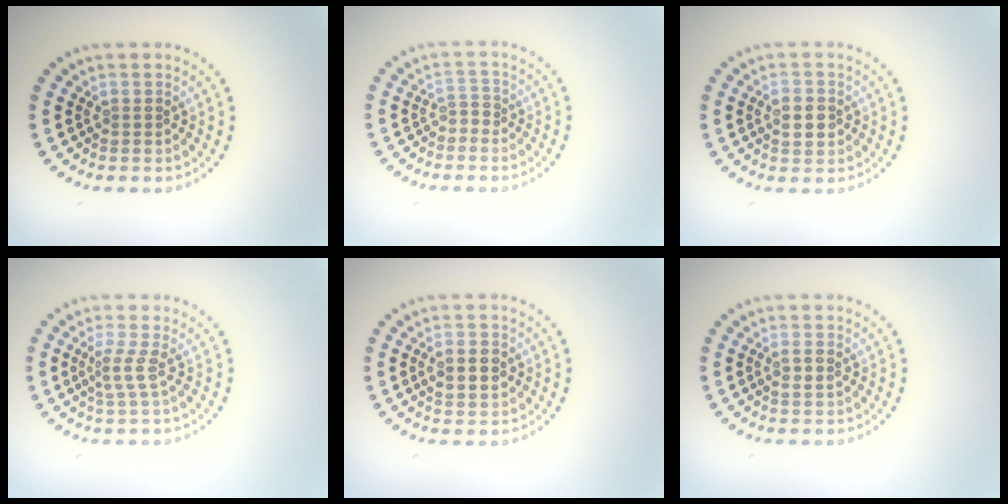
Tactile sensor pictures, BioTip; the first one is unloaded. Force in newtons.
{"total": 1.1, "press": 0.8, "slide": 0.8}
{"total": 2.8, "press": 2.8, "slide": 0.0}
{"total": 2.0, "press": 1.3, "slide": 1.5}
{"total": 3.2, "press": 3.2, "slide": 0.1}
{"total": 1.2, "press": 1.2, "slide": 0.3}